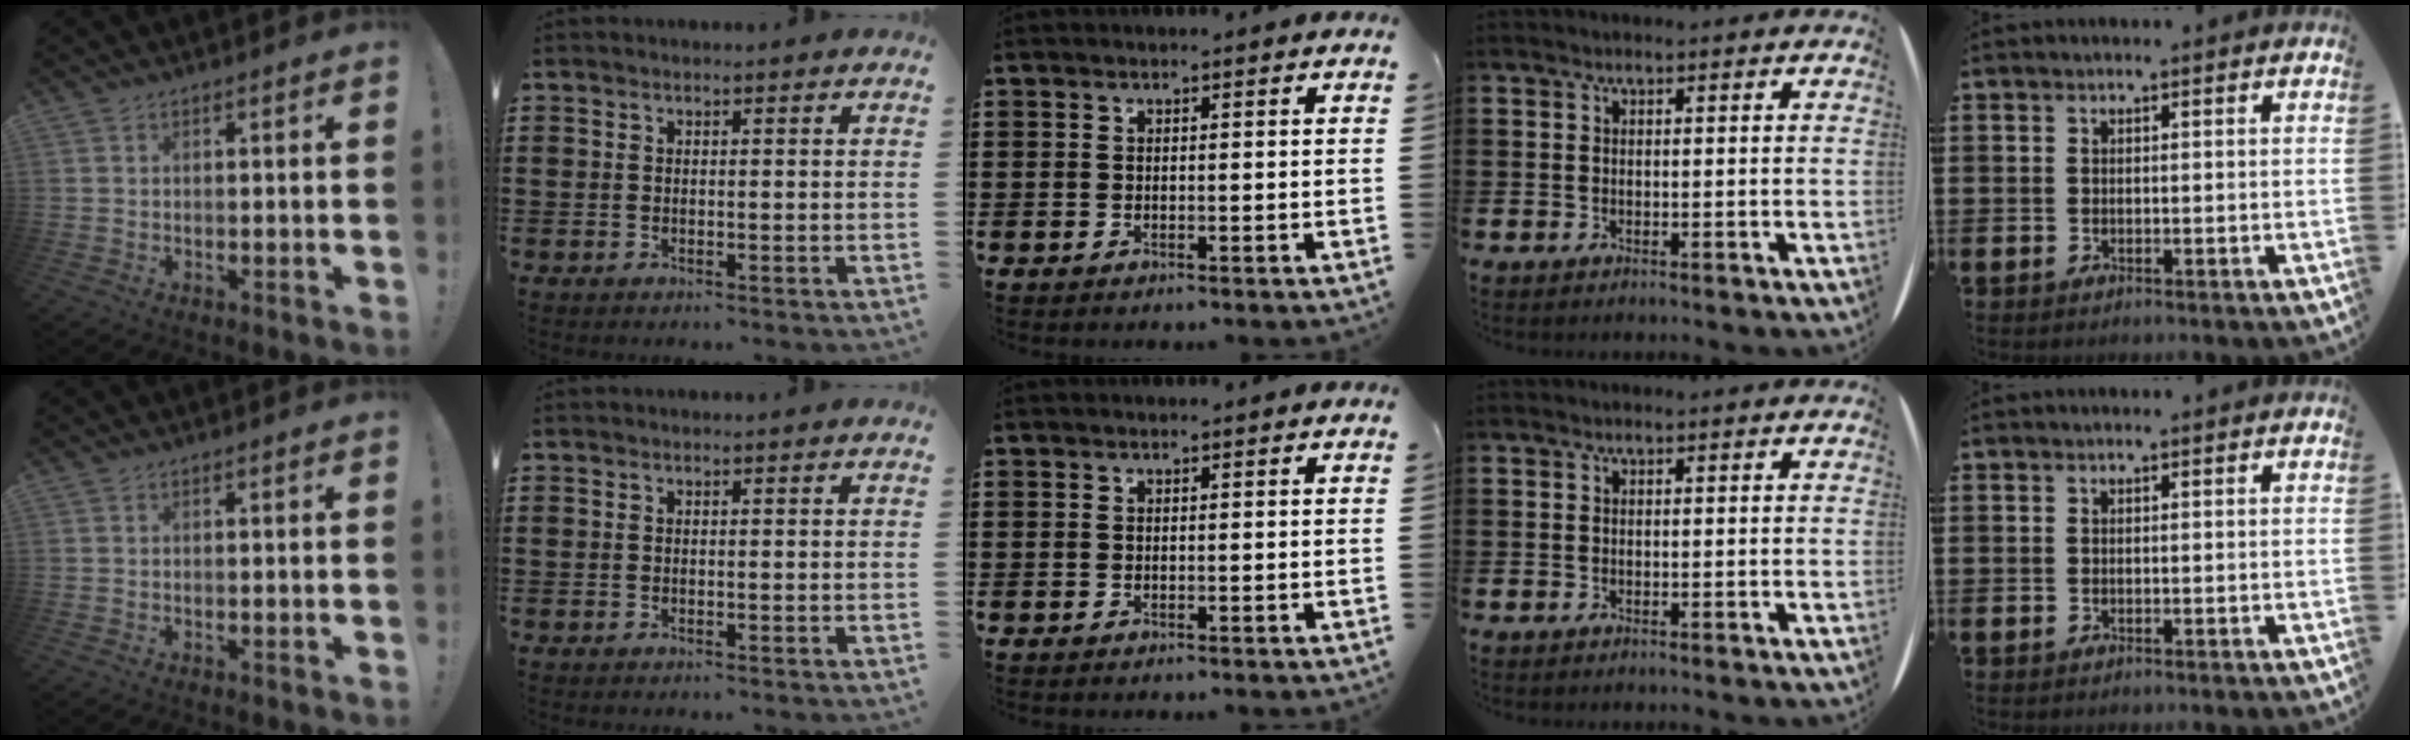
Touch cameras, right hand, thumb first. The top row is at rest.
{}